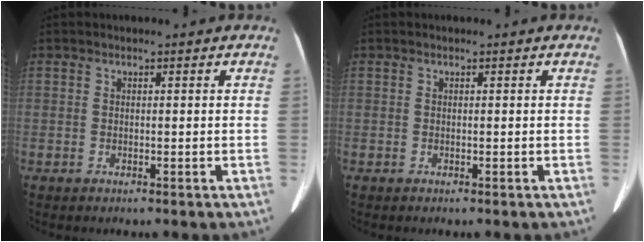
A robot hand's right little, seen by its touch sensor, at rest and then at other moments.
{"total": 0.0}